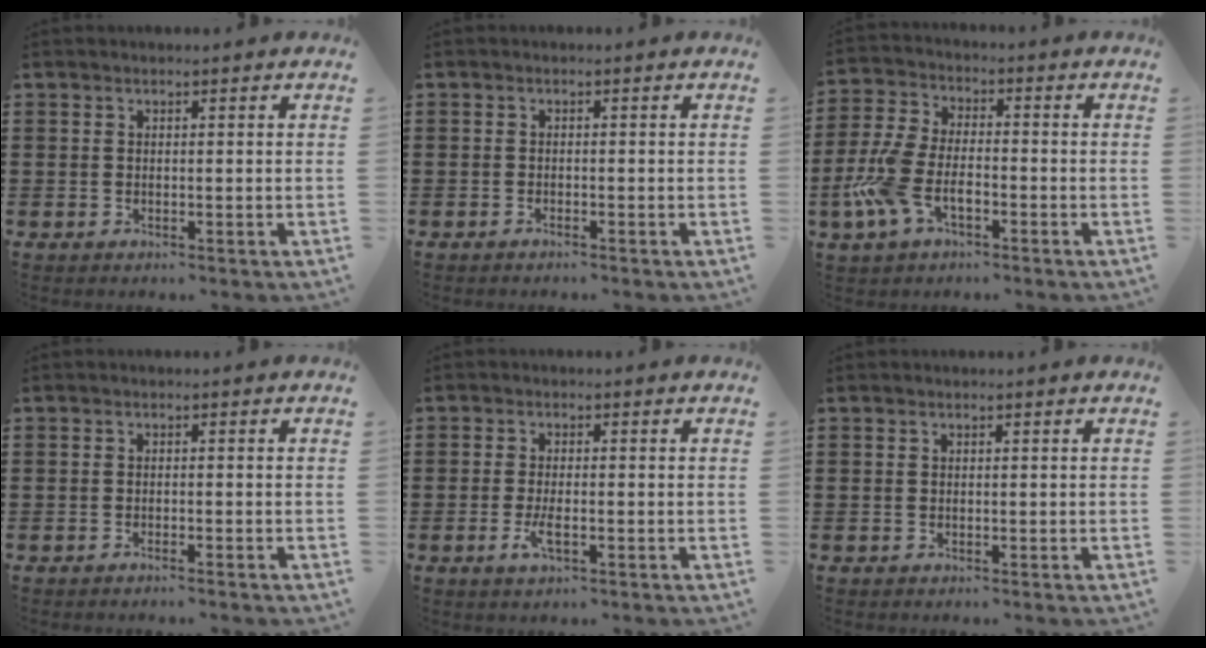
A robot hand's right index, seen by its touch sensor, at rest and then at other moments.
{"total": 0.7, "force": [-0.7, 0.0, 0.1], "torque": [-0.003, -0.001, -0.015]}
{"total": 8.3, "force": [-3.1, 4.3, 6.3], "torque": [-0.164, -0.002, -0.066]}
{"total": 0.8, "force": [-0.8, -0.1, 0.2], "torque": [-0.006, -0.001, -0.015]}
{"total": 3.0, "force": [-1.0, 0.8, 2.7], "torque": [-0.059, -0.006, -0.022]}
{"total": 0.0}